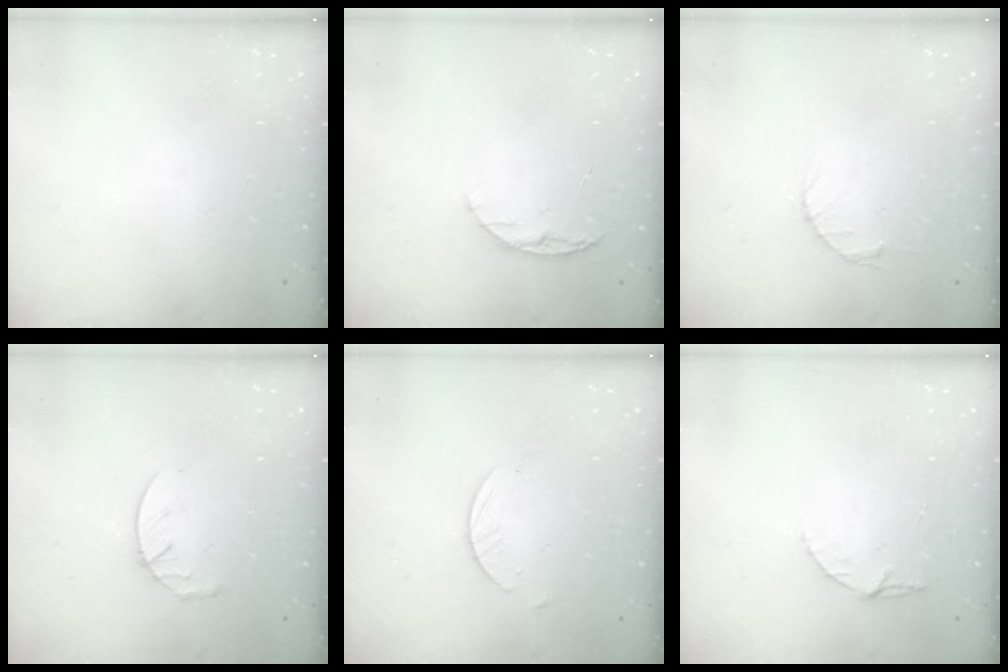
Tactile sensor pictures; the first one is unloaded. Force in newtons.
{"total": 6.1, "press": 6.0, "slide": 0.7}
{"total": 2.7, "press": 2.7, "slide": 0.4}
{"total": 4.2, "press": 4.2, "slide": 0.5}
{"total": 2.7, "press": 2.6, "slide": 0.3}
{"total": 5.2, "press": 5.1, "slide": 0.5}